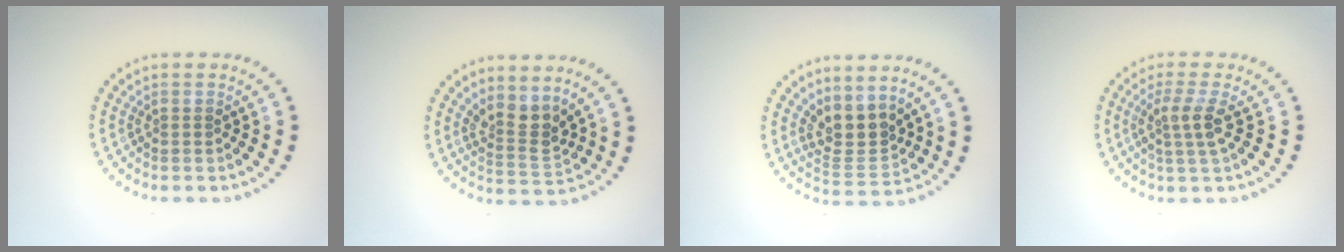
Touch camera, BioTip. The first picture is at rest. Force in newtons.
{"total": 2.8, "press": 2.1, "slide": 1.9}
{"total": 3.2, "press": 2.5, "slide": 2.0}
{"total": 2.5, "press": 1.9, "slide": 1.6}